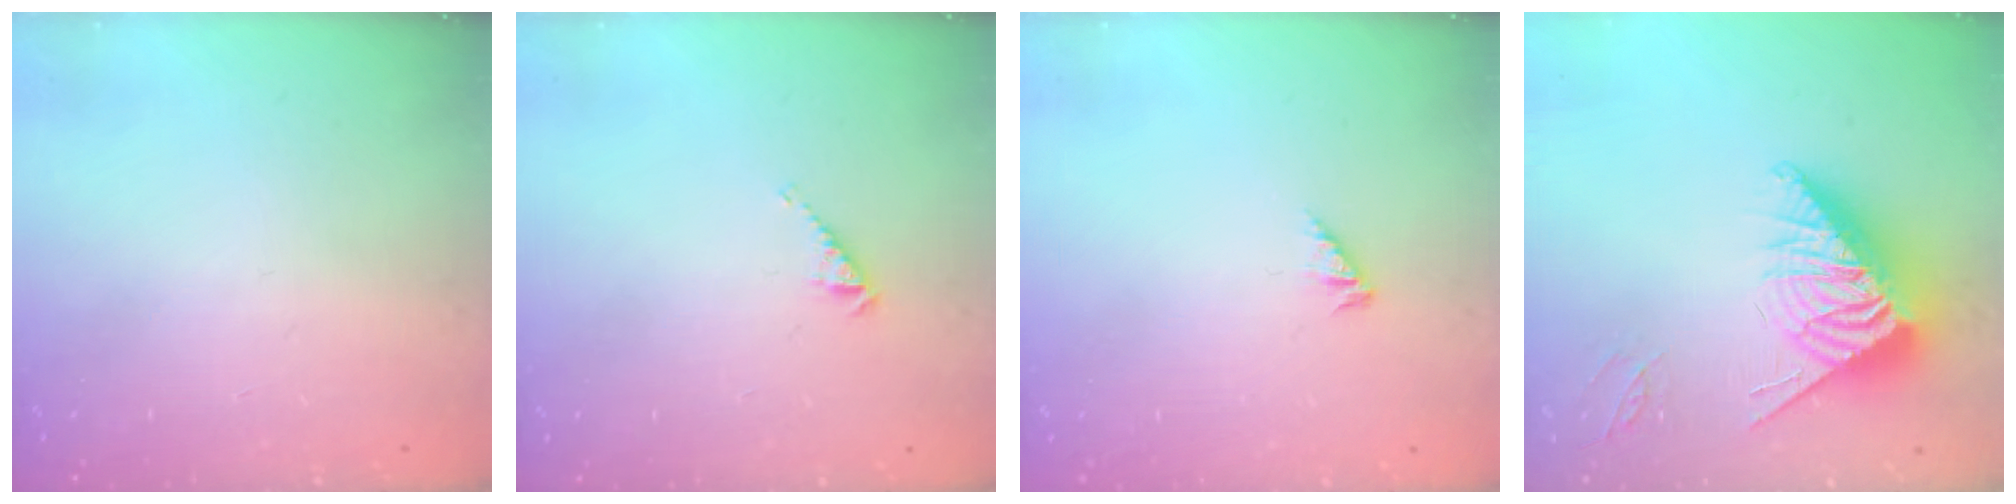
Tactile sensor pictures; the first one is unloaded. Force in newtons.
{"total": 2.9, "press": 2.9, "slide": 0.4}
{"total": 1.7, "press": 1.6, "slide": 0.4}
{"total": 12.6, "press": 12.5, "slide": 1.7}